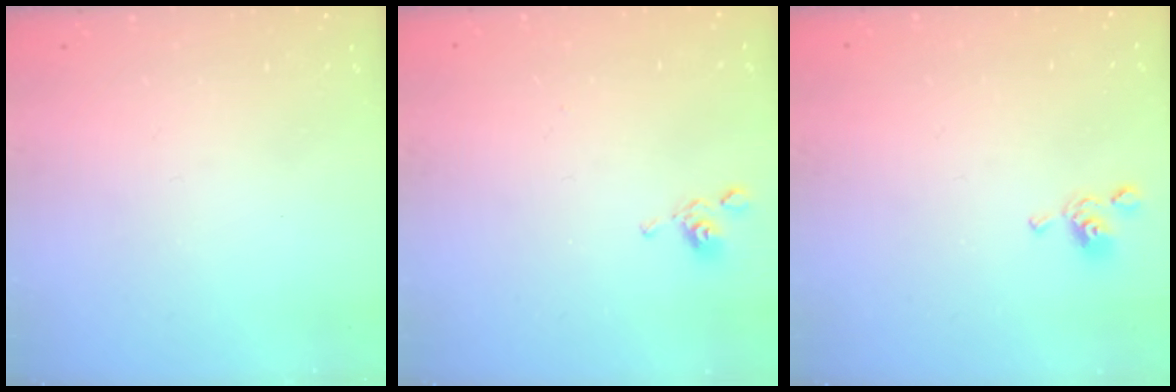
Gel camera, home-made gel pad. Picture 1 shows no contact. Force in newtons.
{"total": 4.9, "press": 4.9, "slide": 0.2}
{"total": 5.0, "press": 5.0, "slide": 0.5}